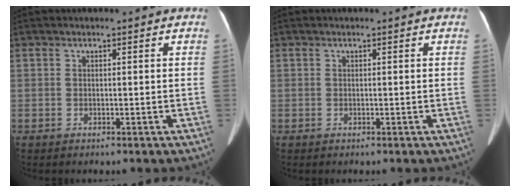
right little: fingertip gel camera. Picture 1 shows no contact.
{"total": 0.0}